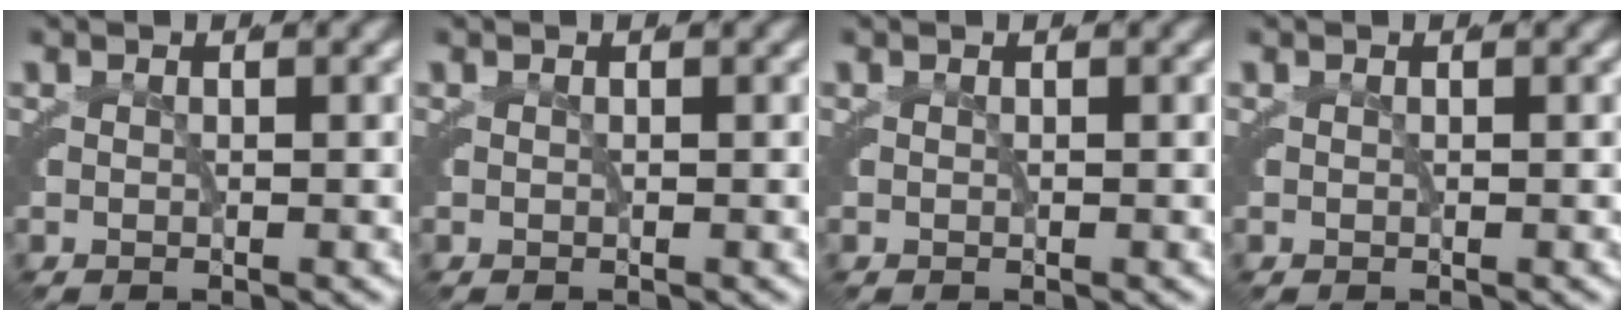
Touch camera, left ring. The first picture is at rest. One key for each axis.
{"total": 0.0}
{"total": 0.0}
{"total": 0.0}